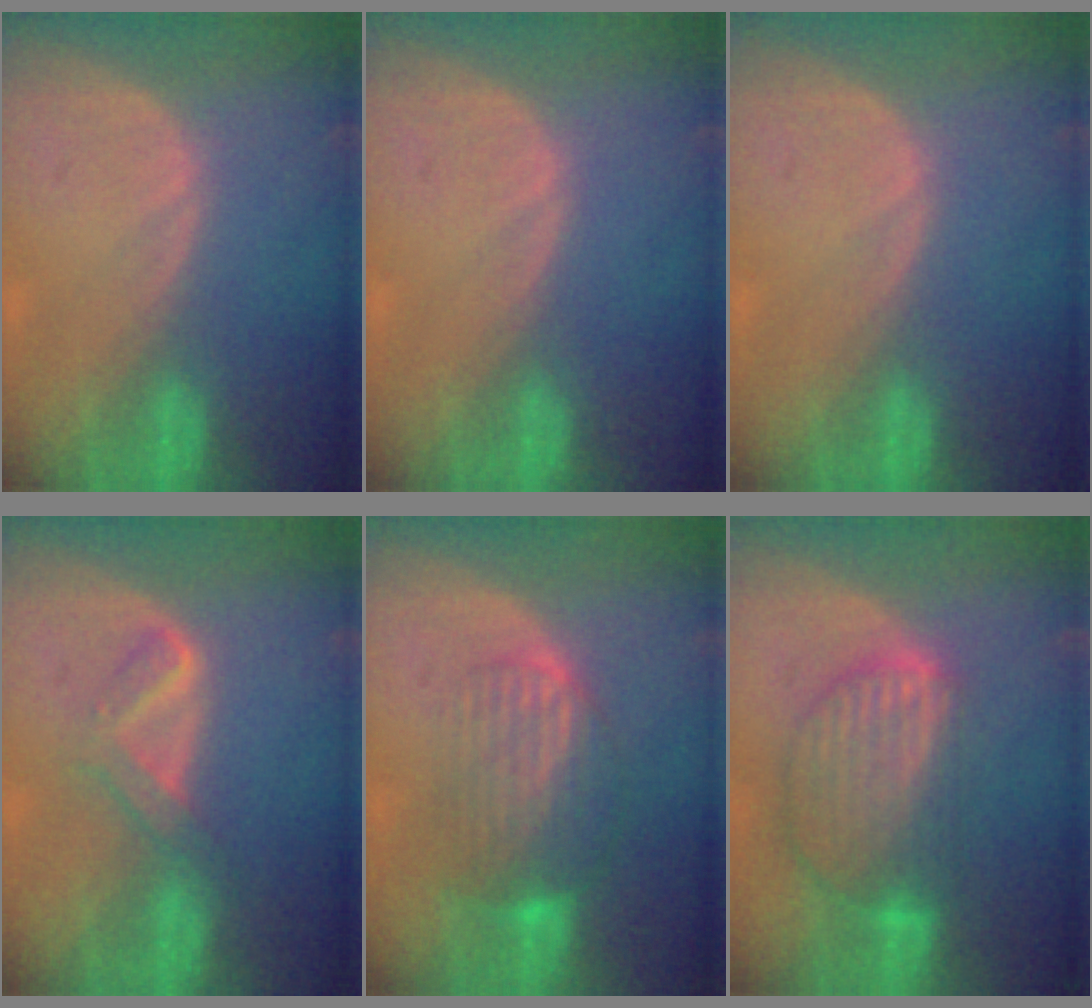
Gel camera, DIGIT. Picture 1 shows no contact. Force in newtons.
{"total": 0.0}
{"total": 0.0}
{"total": 3.6, "press": 3.6, "slide": 0.3}
{"total": 7.6, "press": 6.9, "slide": 3.2}
{"total": 9.1, "press": 7.8, "slide": 4.8}